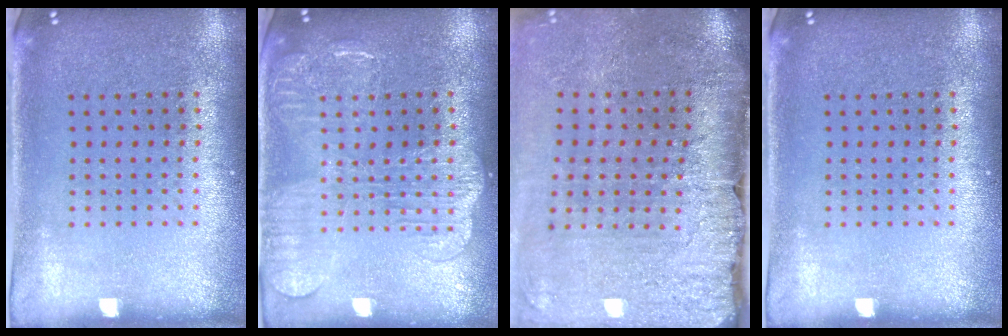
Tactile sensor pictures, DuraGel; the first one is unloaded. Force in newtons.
{"total": 2.2, "press": 2.1, "slide": 0.4}
{"total": 4.6, "press": 3.7, "slide": 2.7}
{"total": 0.0}